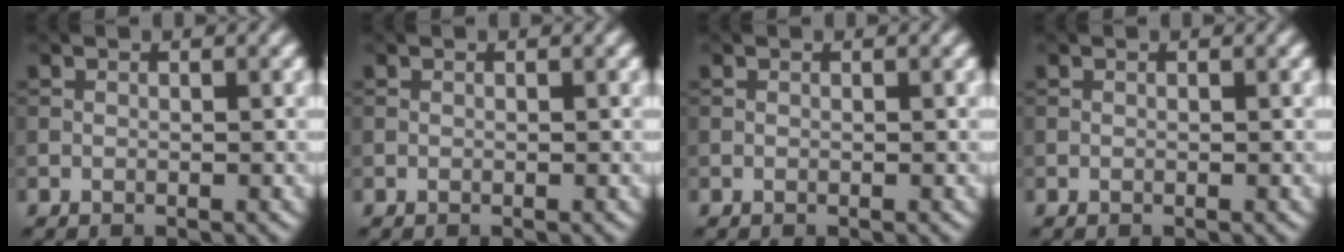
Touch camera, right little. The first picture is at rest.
{"total": 0.0}
{"total": 0.0}
{"total": 0.0}